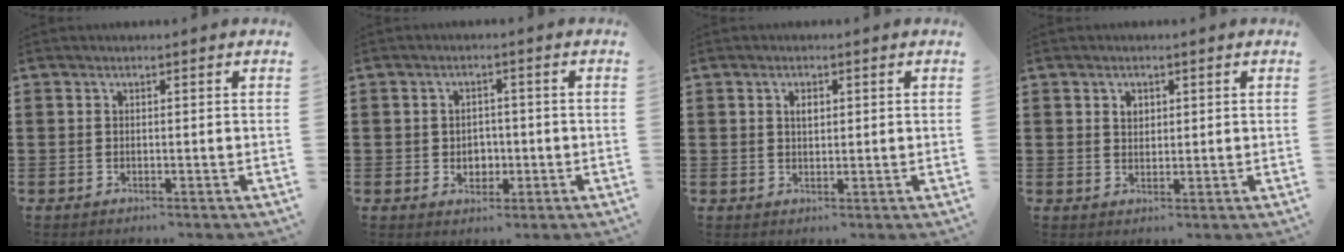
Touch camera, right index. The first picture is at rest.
{"total": 2.7, "force": [-0.6, 2.3, 1.4], "torque": [-0.024, 0.002, -0.016]}
{"total": 1.7, "force": [0.5, 0.9, 1.3], "torque": [-0.028, 0.007, 0.007]}
{"total": 1.8, "force": [0.8, 1.3, 0.9], "torque": [-0.021, 0.007, 0.015]}